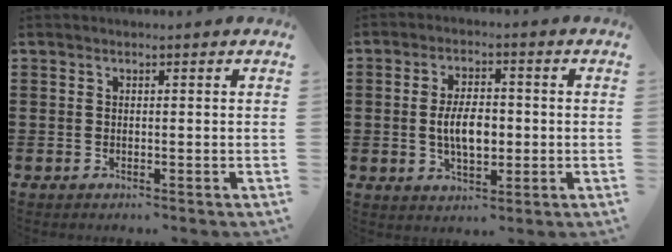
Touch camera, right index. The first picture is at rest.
{"total": 5.9, "force": [-0.4, 3.0, 5.1], "torque": [-0.085, -0.001, -0.014]}